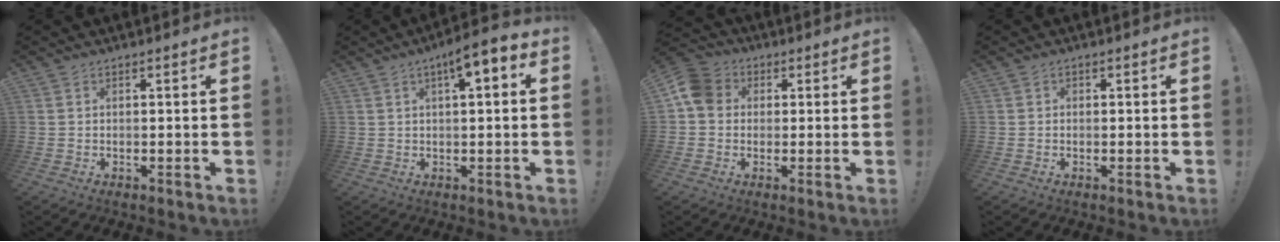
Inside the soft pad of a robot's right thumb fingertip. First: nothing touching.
{"total": 6.1, "force": [2.5, 1.2, 5.5], "torque": [-0.077, -0.015, 0.033]}
{"total": 7.8, "force": [0.8, 6.7, 3.8], "torque": [-0.073, 0.012, 0.018]}
{"total": 0.6, "force": [-0.5, 0.4, 0.2], "torque": [-0.002, 0.002, -0.009]}